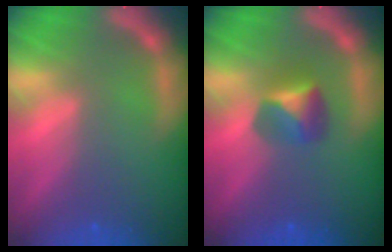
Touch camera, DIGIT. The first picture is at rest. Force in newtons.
{"total": 2.9}